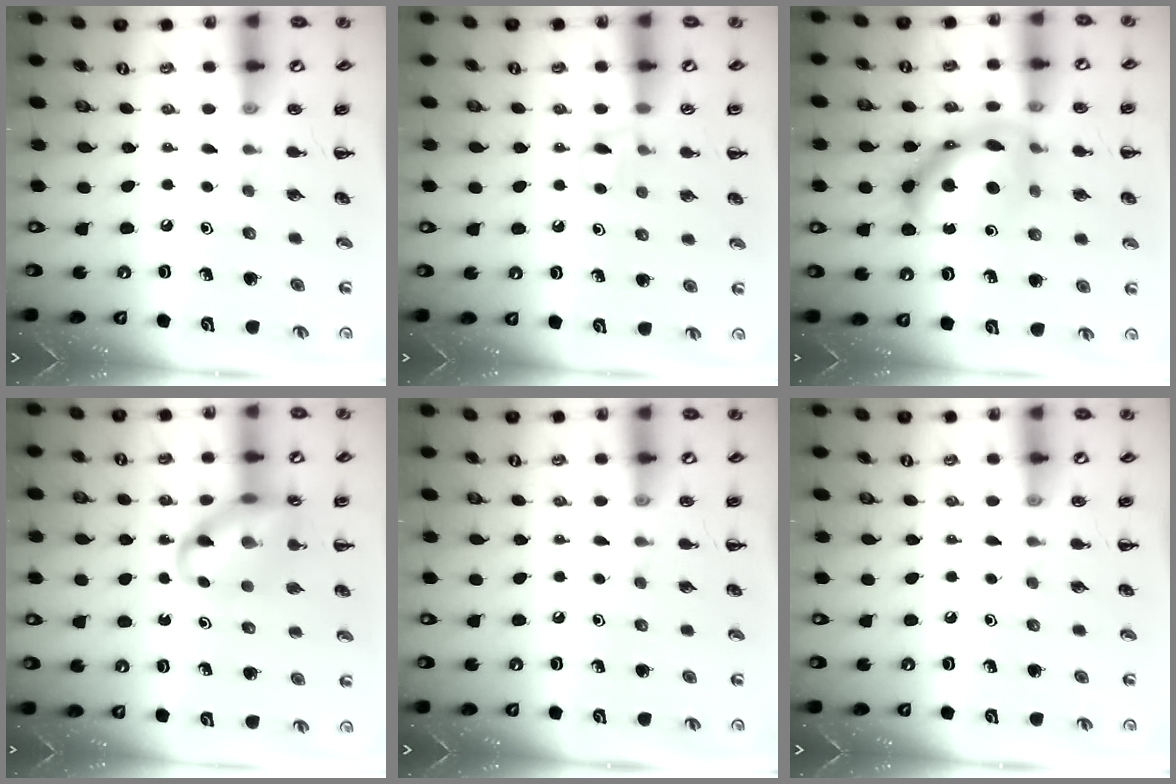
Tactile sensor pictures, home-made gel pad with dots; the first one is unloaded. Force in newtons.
{"total": 5.5, "press": 5.2, "slide": 1.9}
{"total": 14.7, "press": 14.6, "slide": 0.9}
{"total": 13.6, "press": 13.3, "slide": 3.1}
{"total": 0.0}
{"total": 0.0}